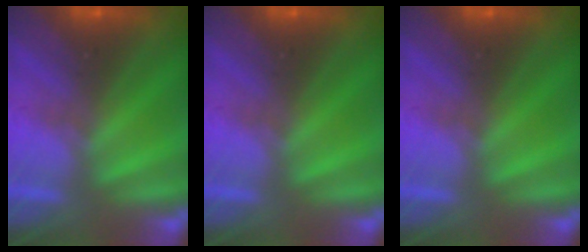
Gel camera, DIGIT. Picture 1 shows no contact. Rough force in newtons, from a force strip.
{"total": 0.0}
{"total": 0.0}